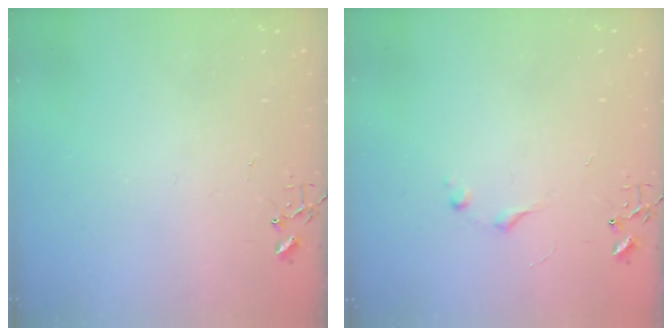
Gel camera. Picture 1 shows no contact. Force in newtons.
{"total": 5.2, "press": 5.1, "slide": 0.7}